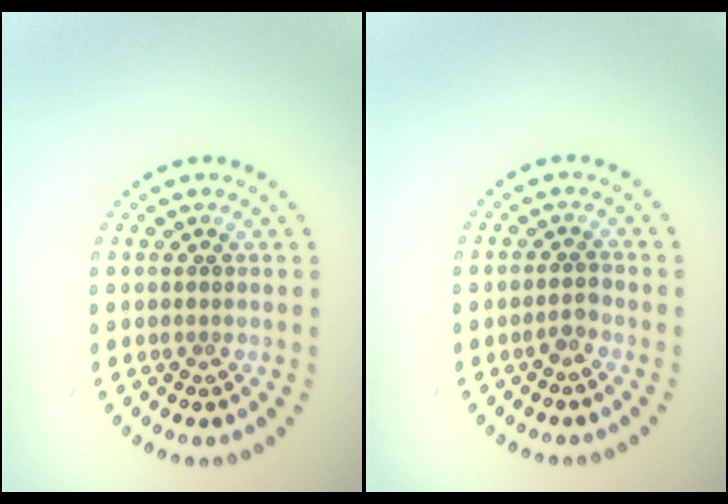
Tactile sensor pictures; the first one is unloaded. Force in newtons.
{"total": 1.1, "press": 0.9, "slide": 0.6}